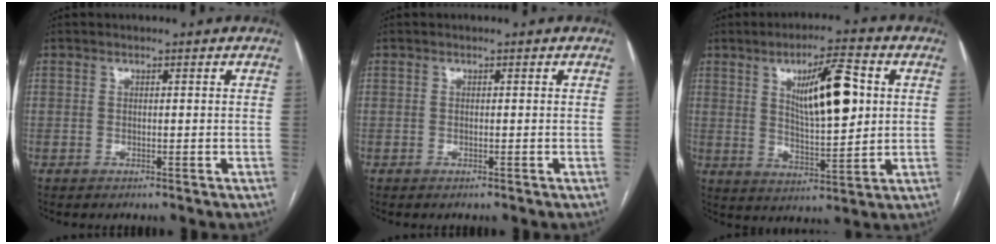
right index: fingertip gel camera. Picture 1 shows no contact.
{"total": 0.0}
{"total": 11.9, "force": [3.2, 2.6, 11.1], "torque": [-0.187, 0.004, 0.057]}